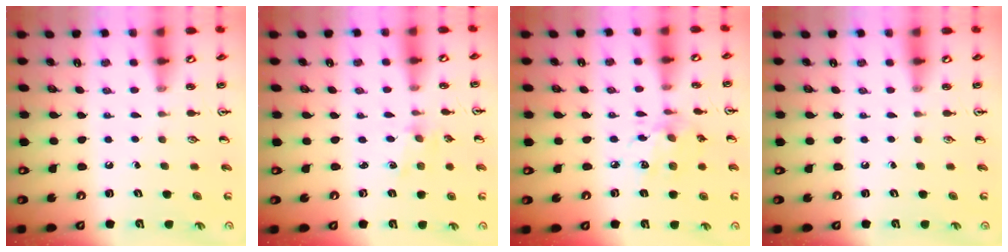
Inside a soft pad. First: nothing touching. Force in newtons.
{"total": 1.4, "press": 1.4, "slide": 0.3}
{"total": 10.0, "press": 10.0, "slide": 0.5}
{"total": 0.0}